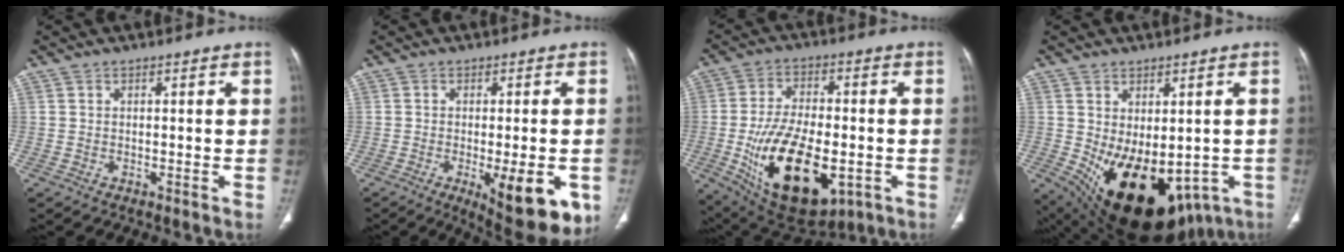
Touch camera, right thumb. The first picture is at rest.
{"total": 13.4, "force": [-4.5, 4.5, 11.8], "torque": [-0.130, -0.012, -0.048]}
{"total": 22.0, "force": [-5.7, 11.6, 17.8], "torque": [-0.299, 0.000, -0.068]}
{"total": 20.8, "force": [-5.5, 12.4, 15.8], "torque": [-0.216, -0.013, -0.044]}